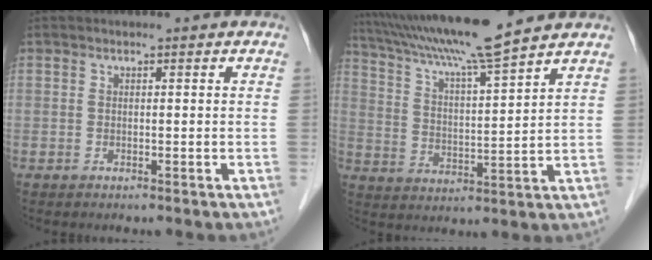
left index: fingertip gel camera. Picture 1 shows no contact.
{"total": 14.7, "force": [12.7, -0.9, 7.4], "torque": [-0.137, 0.014, 0.212]}